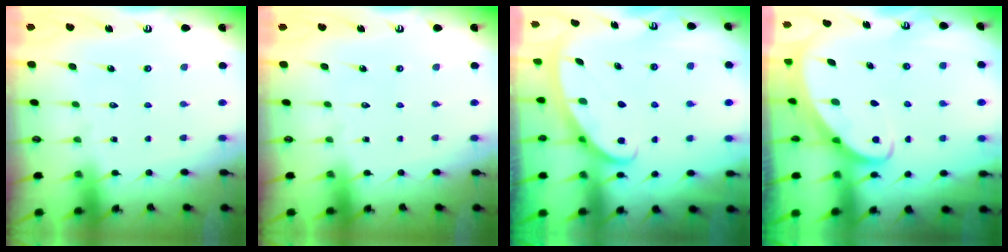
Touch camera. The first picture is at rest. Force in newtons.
{"total": 0.0}
{"total": 2.6, "press": 2.5, "slide": 0.4}
{"total": 2.8, "press": 2.8, "slide": 0.4}